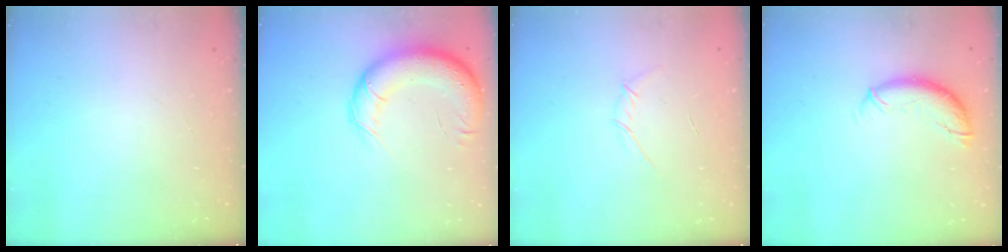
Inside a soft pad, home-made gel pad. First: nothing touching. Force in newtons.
{"total": 15.6, "press": 15.2, "slide": 3.6}
{"total": 3.6, "press": 3.6, "slide": 0.7}
{"total": 9.6, "press": 9.6, "slide": 0.5}